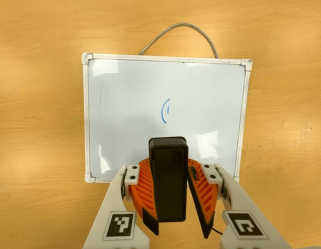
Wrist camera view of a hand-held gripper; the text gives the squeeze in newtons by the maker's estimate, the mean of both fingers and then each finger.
{"total": 9.4, "left": 9.6, "right": 9.1}